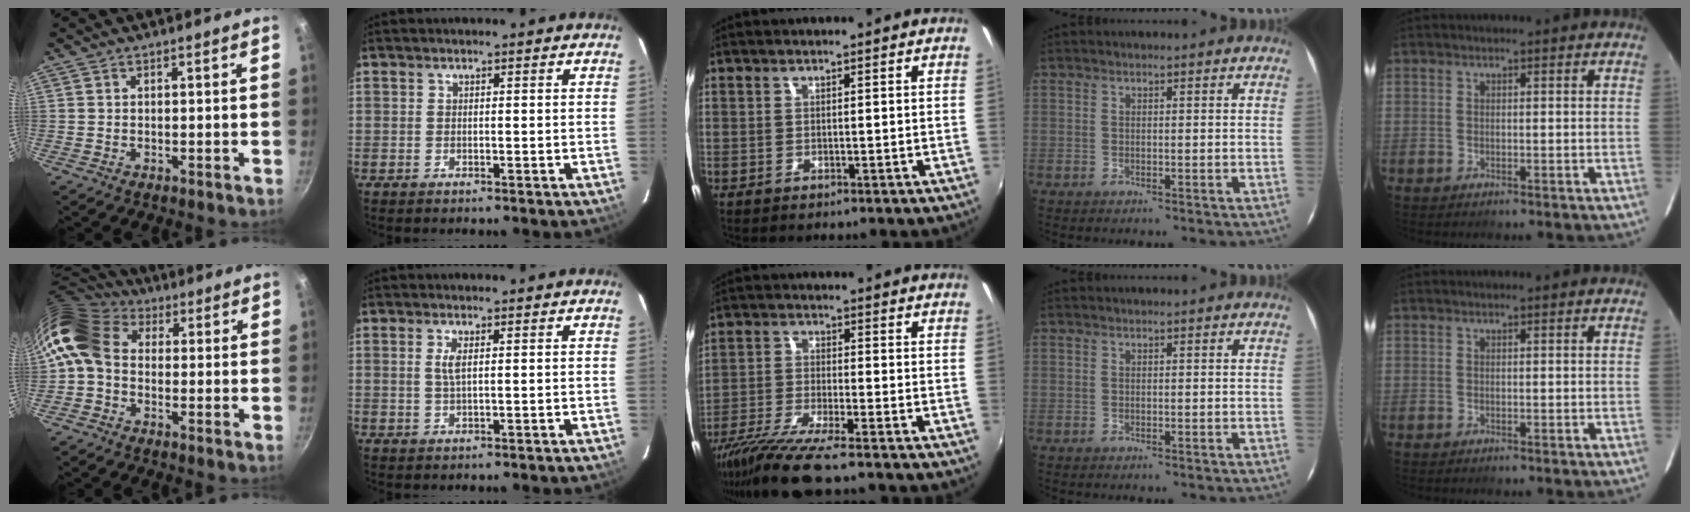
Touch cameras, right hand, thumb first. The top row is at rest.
{"thumb": {"total": 11.5, "force": [0.0, 8.9, 7.3], "torque": [-0.137, 0.032, -0.023]}, "index": {"total": 2.1, "force": [0.5, 0.5, 2.0], "torque": [-0.043, 0.000, 0.010]}, "middle": {"total": 10.7, "force": [-8.8, 0.0, 6.0], "torque": [-0.131, -0.038, -0.161]}}